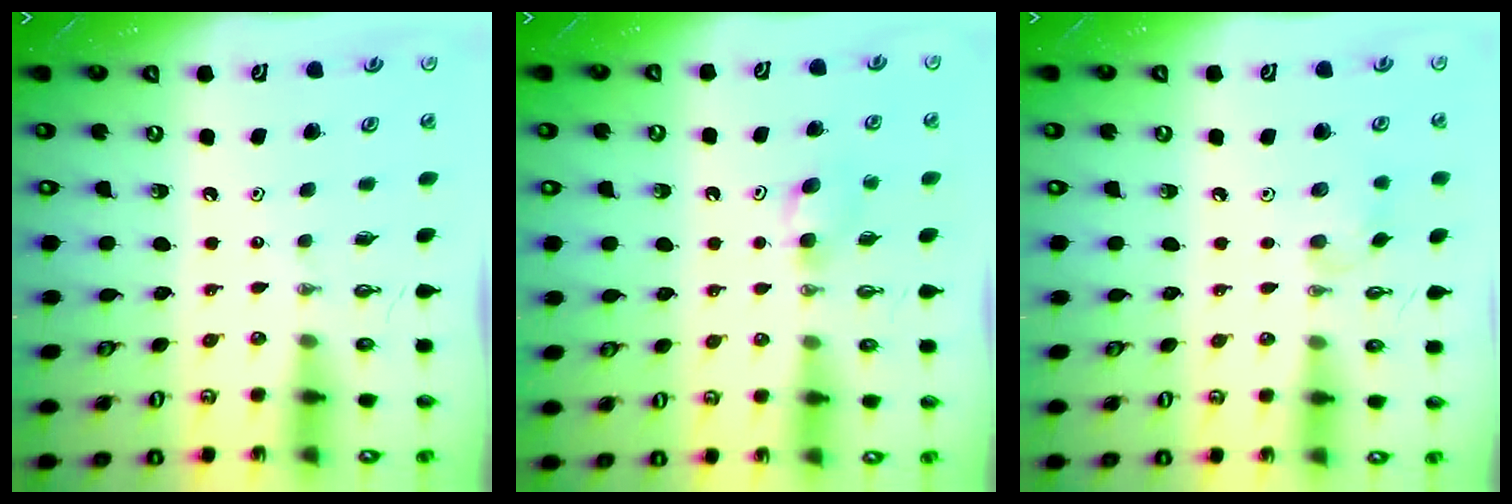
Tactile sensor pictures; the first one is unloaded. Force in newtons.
{"total": 4.0, "press": 3.8, "slide": 1.0}
{"total": 6.6, "press": 6.6, "slide": 0.9}